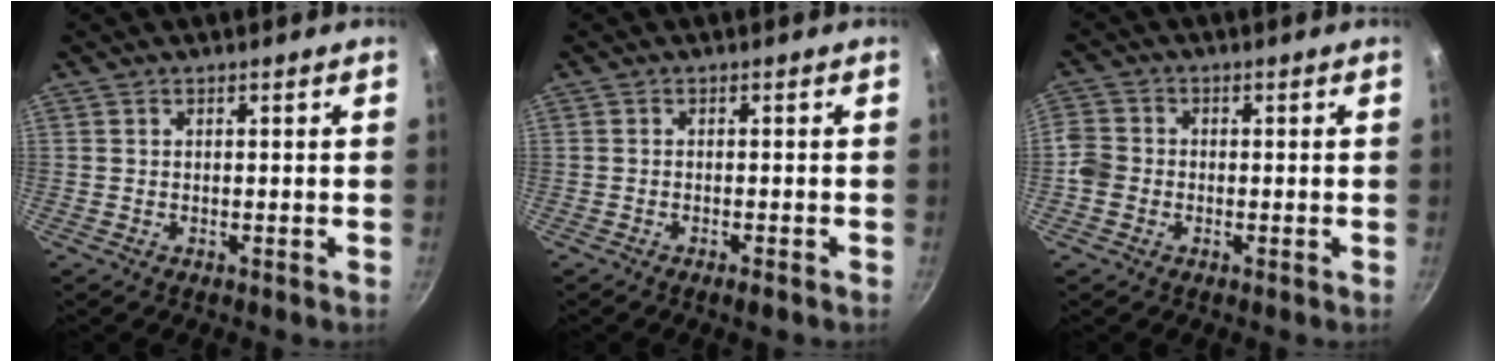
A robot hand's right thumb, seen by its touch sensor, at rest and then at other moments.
{"total": 1.5, "force": [-1.0, 0.2, 1.1], "torque": [-0.031, 0.005, -0.017]}
{"total": 4.0, "force": [-1.4, 3.5, 1.6], "torque": [-0.025, 0.016, -0.036]}